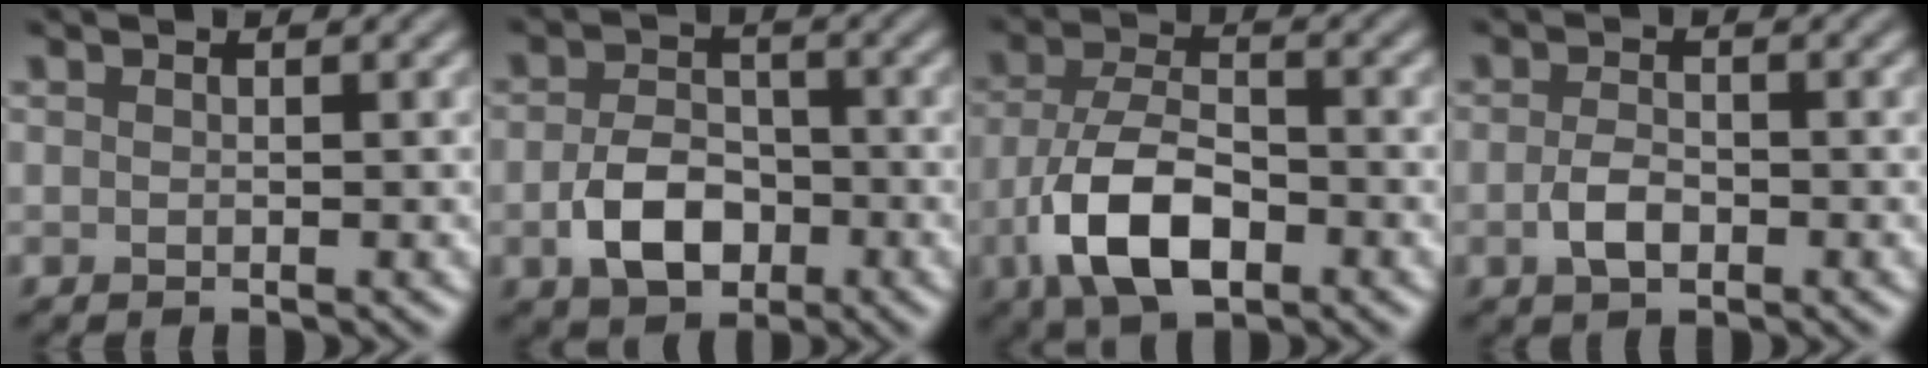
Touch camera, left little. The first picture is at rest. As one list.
[{"total": 5.0, "force": [-1.7, 3.4, 3.2], "torque": [-0.064, -0.005, -0.034]}, {"total": 7.5, "force": [-3.1, 3.8, 5.7], "torque": [-0.123, -0.007, -0.065]}, {"total": 2.3, "force": [-0.8, 1.3, 1.7], "torque": [-0.036, -0.001, -0.019]}]